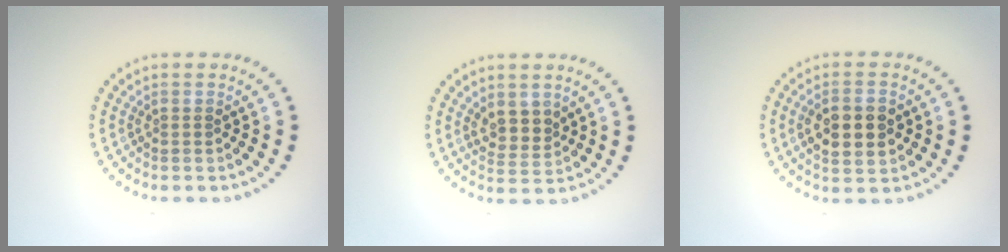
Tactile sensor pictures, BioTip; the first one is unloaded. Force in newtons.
{"total": 2.4, "press": 2.2, "slide": 1.0}
{"total": 4.0, "press": 4.0, "slide": 0.4}